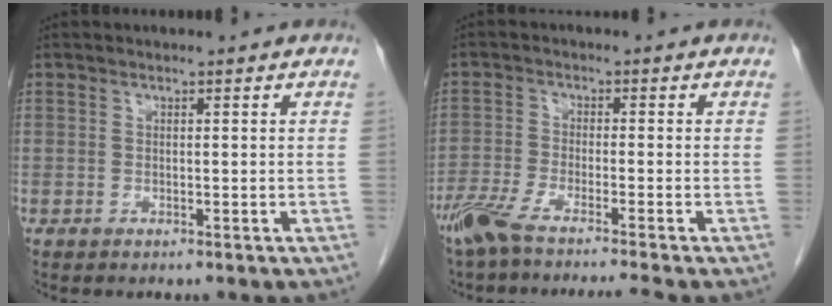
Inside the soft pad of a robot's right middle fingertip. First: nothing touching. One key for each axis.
{"total": 8.8, "fx": -7.4, "fy": -0.8, "fz": 4.8, "tx": -0.080, "ty": -0.020, "tz": -0.126}